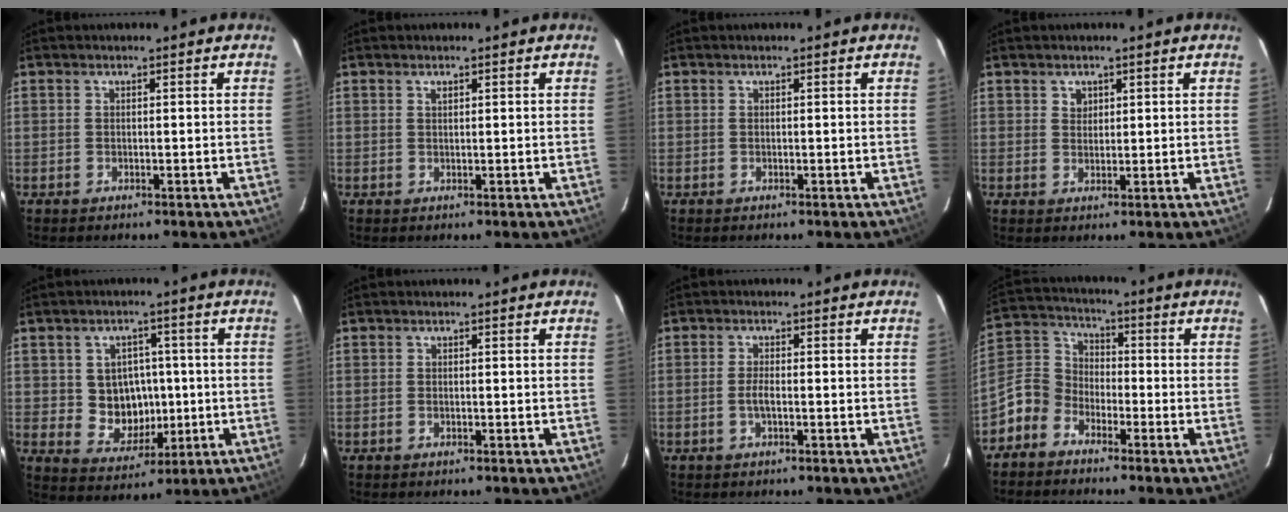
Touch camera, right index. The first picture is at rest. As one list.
[{"total": 0.6, "force": [0.4, 0.3, 0.4], "torque": [-0.006, 0.002, 0.007]}, {"total": 0.0}, {"total": 1.9, "force": [1.0, 1.6, 0.4], "torque": [-0.002, 0.006, 0.016]}, {"total": 8.4, "force": [0.1, 7.7, 3.3], "torque": [-0.069, 0.008, 0.019]}, {"total": 0.0}, {"total": 1.9, "force": [-0.6, 0.4, 1.7], "torque": [-0.036, -0.001, -0.012]}, {"total": 8.2, "force": [-5.0, 6.2, 2.2], "torque": [-0.061, 0.033, -0.119]}]